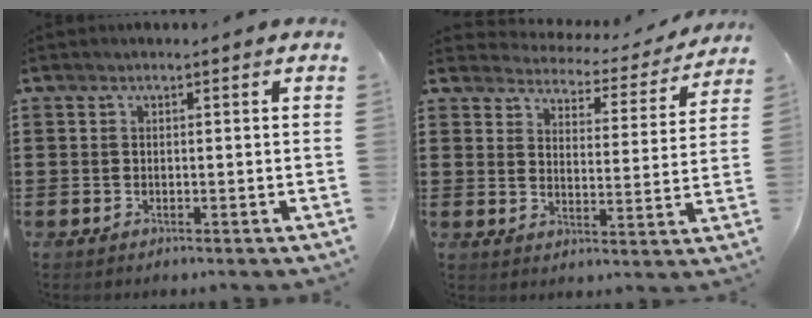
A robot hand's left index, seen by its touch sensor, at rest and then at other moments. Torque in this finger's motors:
{"motor_torque": [1.07, -1.07, 0.13, -0.01]}